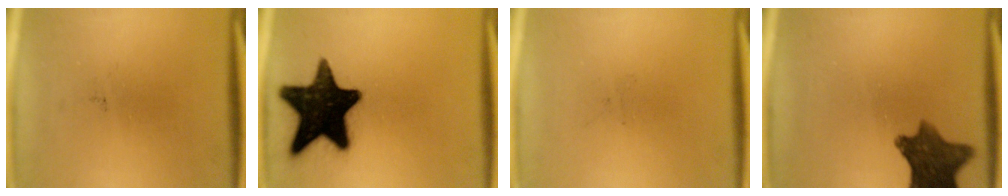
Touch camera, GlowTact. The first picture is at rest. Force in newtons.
{"total": 19.2}
{"total": 0.0}
{"total": 9.9}